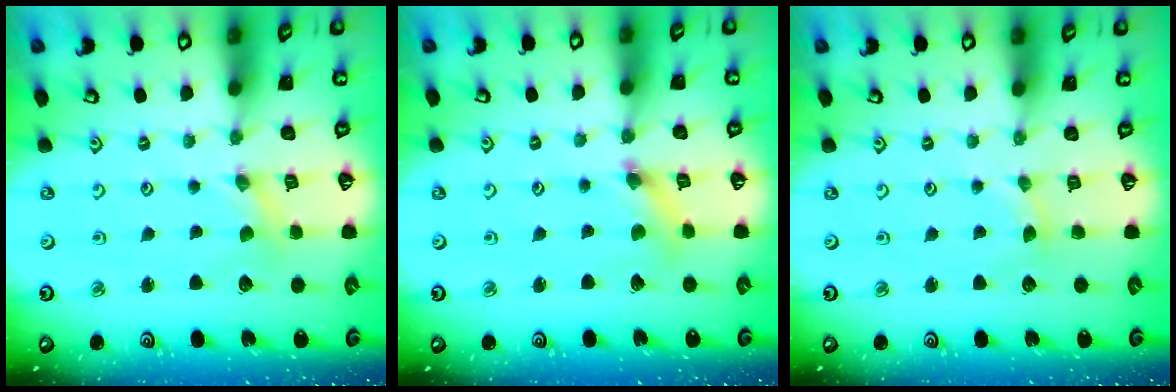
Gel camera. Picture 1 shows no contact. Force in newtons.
{"total": 3.7, "press": 3.6, "slide": 0.5}
{"total": 2.3, "press": 2.3, "slide": 0.3}